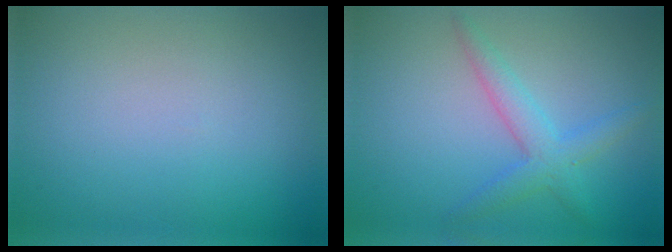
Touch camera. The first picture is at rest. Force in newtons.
{"total": 2.1, "press": 2.1, "slide": 0.1}